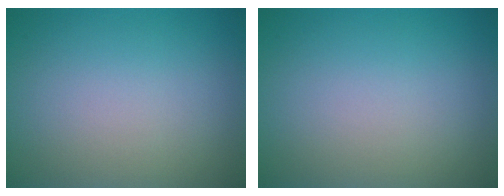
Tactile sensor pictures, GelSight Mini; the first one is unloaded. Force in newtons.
{"total": 0.0}